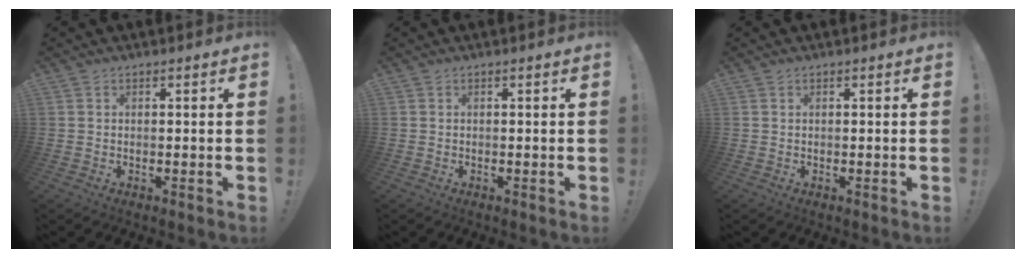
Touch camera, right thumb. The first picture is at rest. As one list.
[{"total": 0.0}, {"total": 0.0}]